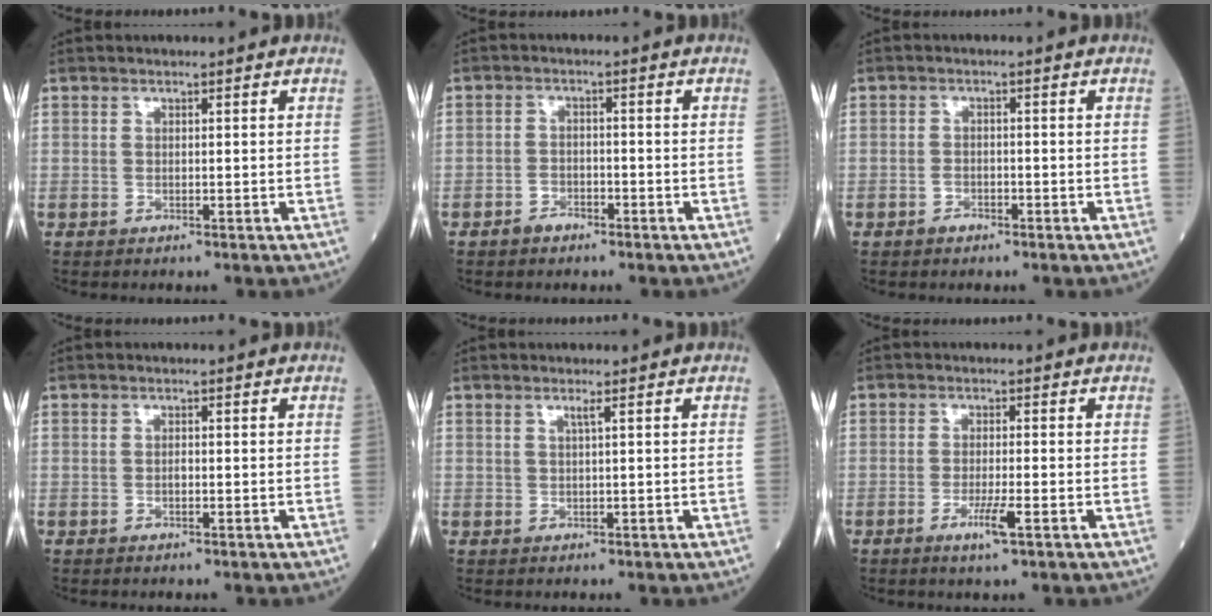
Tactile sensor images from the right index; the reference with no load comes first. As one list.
[{"total": 2.5, "force": [-1.8, 1.5, 0.9], "torque": [-0.015, 0.005, -0.029]}, {"total": 1.7, "force": [-1.1, 1.1, 0.6], "torque": [-0.011, 0.003, -0.019]}, {"total": 0.6, "force": [-0.2, 0.3, 0.5], "torque": [-0.009, 0.001, -0.004]}, {"total": 1.1, "force": [0.4, -0.8, 0.7], "torque": [-0.021, -0.003, 0.009]}, {"total": 3.5, "force": [-1.7, -0.1, 3.1], "torque": [-0.060, -0.007, -0.032]}]